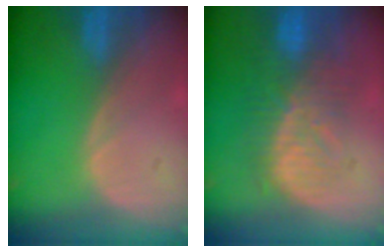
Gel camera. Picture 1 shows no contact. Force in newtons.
{"total": 9.9, "press": 9.1, "slide": 3.9}